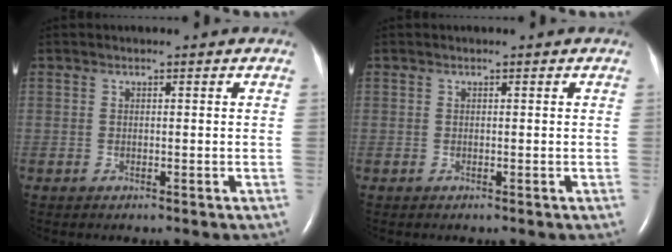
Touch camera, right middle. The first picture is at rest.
{"total": 0.0}